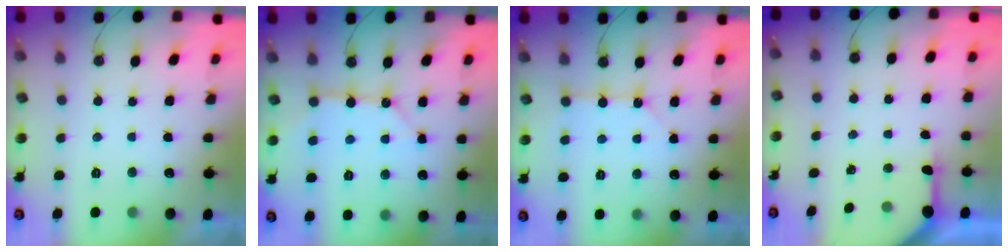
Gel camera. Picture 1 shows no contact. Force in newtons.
{"total": 10.2, "press": 10.1, "slide": 1.0}
{"total": 2.5, "press": 2.5, "slide": 0.3}
{"total": 4.8, "press": 4.8, "slide": 0.3}